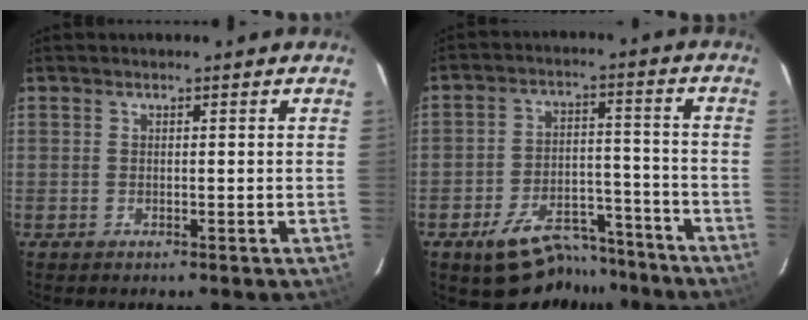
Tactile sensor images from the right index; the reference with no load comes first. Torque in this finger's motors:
{"motor_torque": [0.54, -0.55, 0.22, 0.02]}